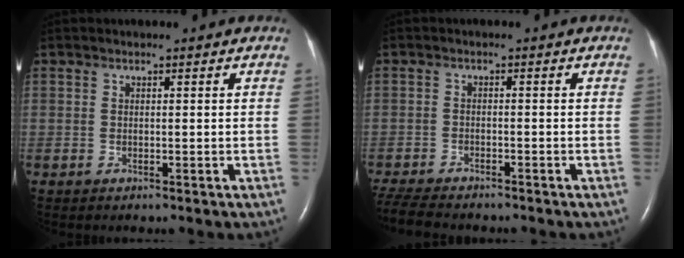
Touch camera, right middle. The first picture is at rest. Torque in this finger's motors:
{"motor_torque": [0.37, -0.42, 0.03, 0.03]}